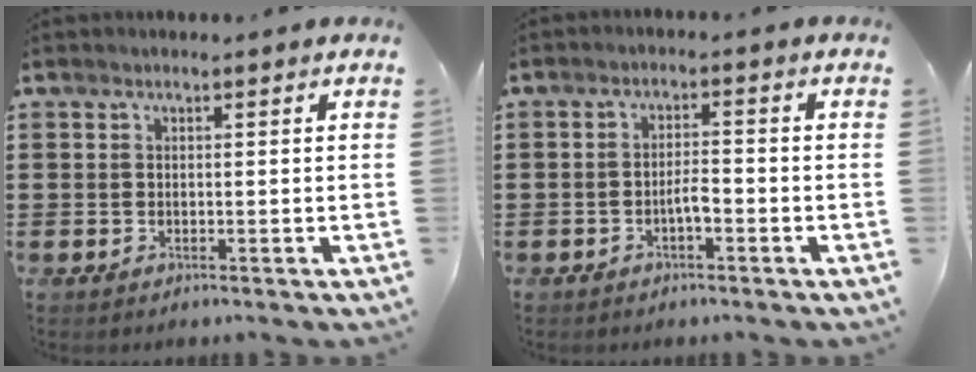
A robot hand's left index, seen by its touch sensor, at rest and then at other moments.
{"total": 2.7, "force": [-1.3, 0.7, 2.2], "torque": [-0.042, 0.008, -0.026]}